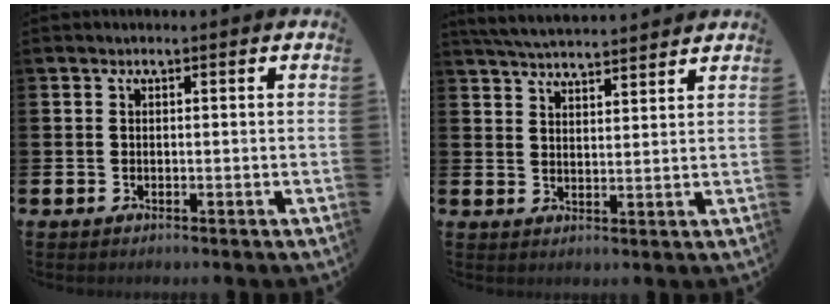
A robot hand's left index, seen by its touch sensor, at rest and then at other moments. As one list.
[{"total": 5.0, "force": [4.9, 0.2, 0.5], "torque": [-0.029, -0.023, 0.091]}]